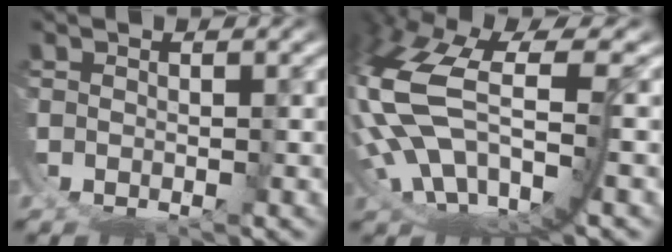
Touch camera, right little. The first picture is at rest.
{"total": 10.9, "force": [-0.2, 6.9, 8.5], "torque": [-0.213, -0.030, 0.011]}